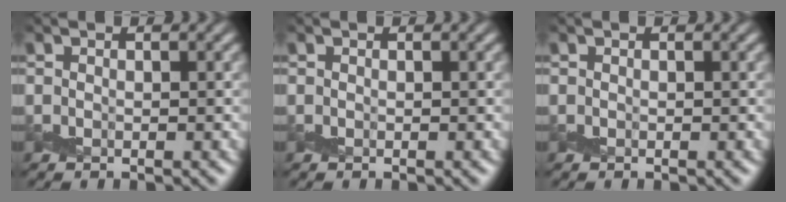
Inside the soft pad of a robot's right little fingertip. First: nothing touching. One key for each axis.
{"total": 0.0}
{"total": 0.0}